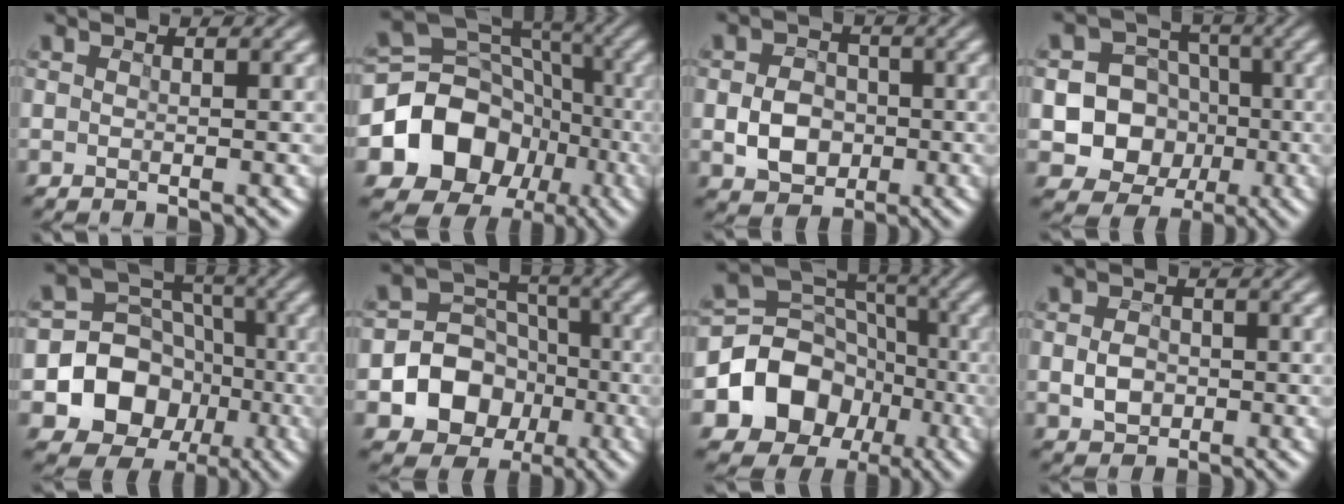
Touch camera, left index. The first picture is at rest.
{"total": 11.6, "force": [-3.4, 9.4, 5.9], "torque": [-0.119, 0.000, -0.056]}
{"total": 3.9, "force": [-1.0, 3.0, 2.3], "torque": [-0.042, 0.003, -0.012]}
{"total": 8.8, "force": [-1.9, 8.0, 3.0], "torque": [-0.054, 0.002, -0.053]}
{"total": 9.8, "force": [-2.8, 8.4, 4.1], "torque": [-0.077, -0.002, -0.067]}
{"total": 8.4, "force": [-2.8, 7.2, 3.4], "torque": [-0.050, 0.005, -0.071]}
{"total": 9.3, "force": [-2.9, 7.5, 4.6], "torque": [-0.082, 0.001, -0.051]}
{"total": 2.0, "force": [-0.4, 1.6, 1.2], "torque": [-0.029, 0.003, -0.003]}